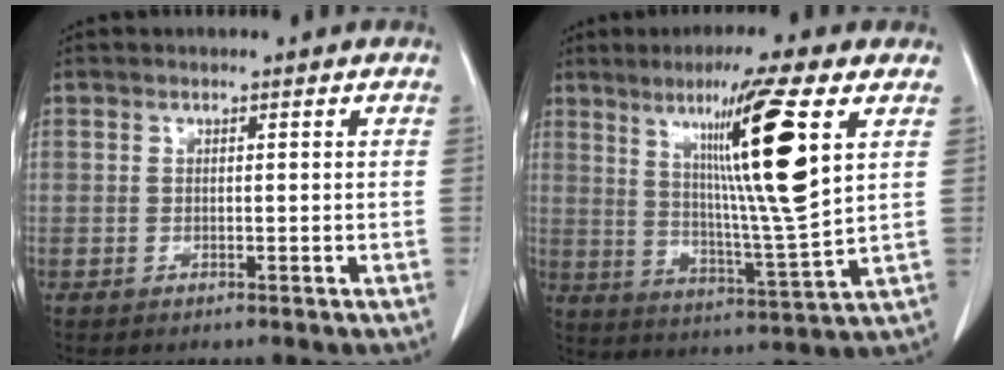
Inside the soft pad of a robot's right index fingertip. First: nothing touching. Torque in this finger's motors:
{"motor_torque": [1.33, 0.81, 0.44, 0.14]}